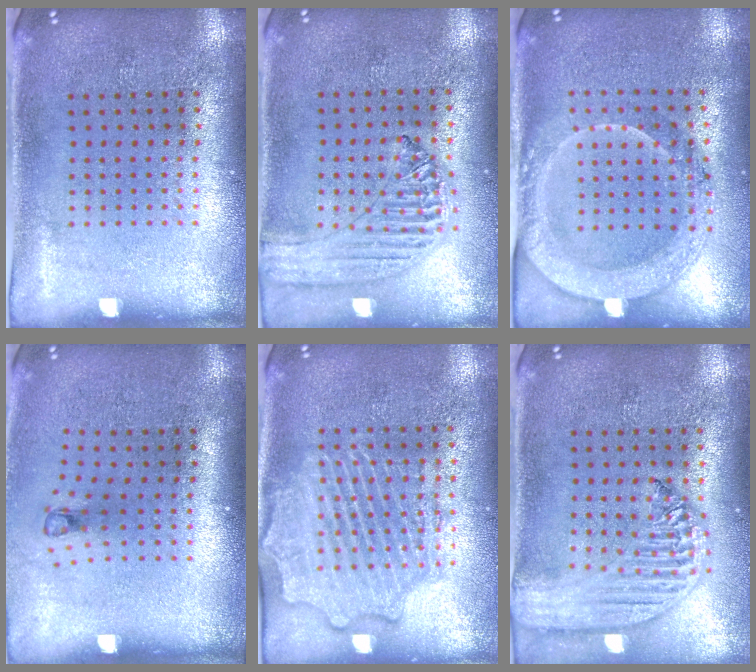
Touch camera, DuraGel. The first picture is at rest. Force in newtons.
{"total": 1.2, "press": 1.2, "slide": 0.1}
{"total": 2.0, "press": 1.9, "slide": 0.6}
{"total": 0.8, "press": 0.4, "slide": 0.7}
{"total": 2.3, "press": 2.3, "slide": 0.3}
{"total": 2.6, "press": 2.1, "slide": 1.4}